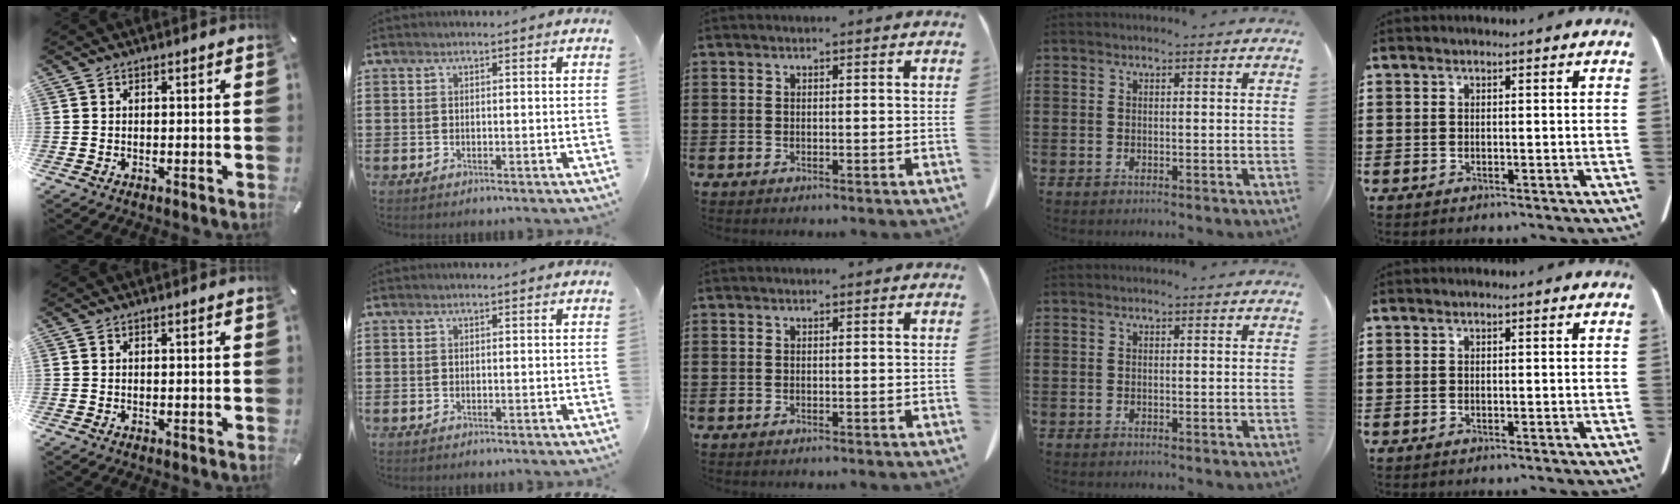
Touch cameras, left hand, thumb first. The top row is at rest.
{}